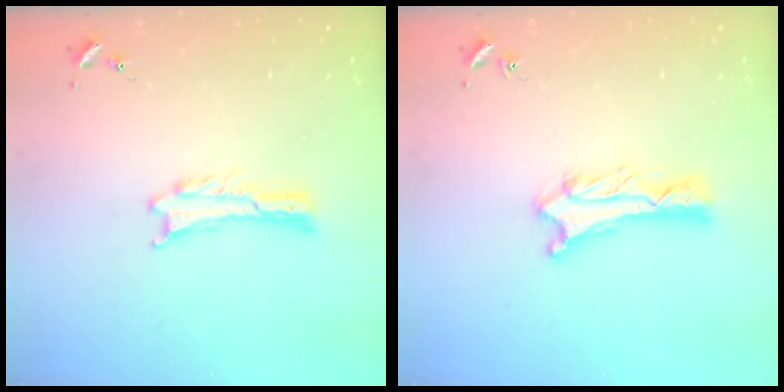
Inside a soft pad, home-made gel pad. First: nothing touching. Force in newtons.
{"total": 1.2, "press": 1.1, "slide": 0.1}